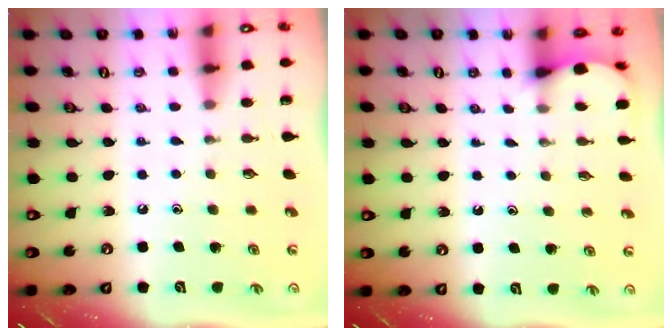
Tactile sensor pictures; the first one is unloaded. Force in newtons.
{"total": 2.8, "press": 2.8, "slide": 0.3}